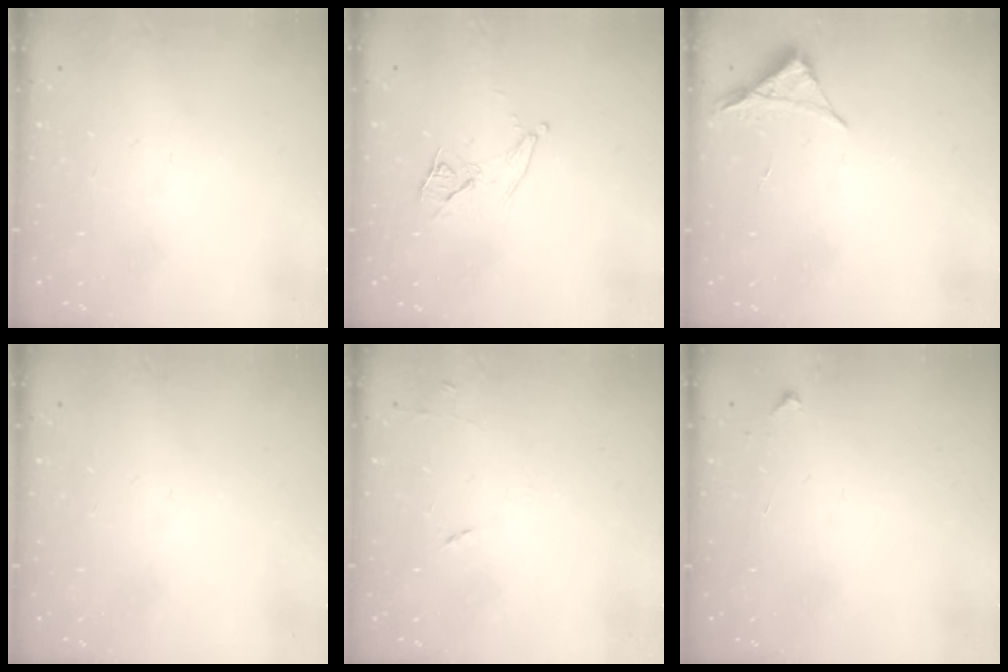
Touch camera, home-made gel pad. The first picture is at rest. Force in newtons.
{"total": 8.5, "press": 7.8, "slide": 3.3}
{"total": 3.4, "press": 3.4, "slide": 0.6}
{"total": 0.0}
{"total": 5.3, "press": 5.2, "slide": 0.8}
{"total": 3.3, "press": 3.2, "slide": 0.4}